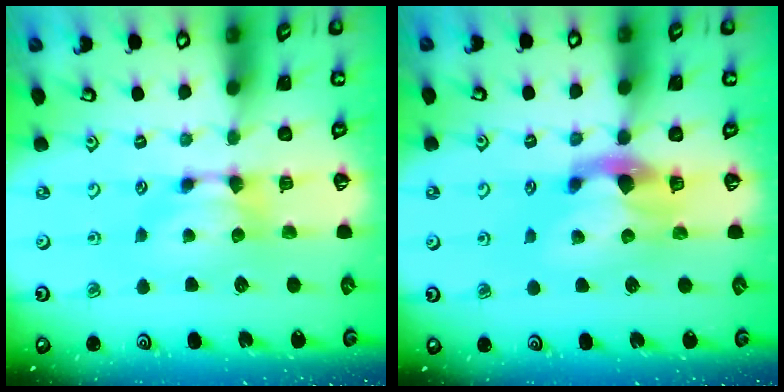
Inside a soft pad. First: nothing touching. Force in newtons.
{"total": 3.0, "press": 2.6, "slide": 1.5}